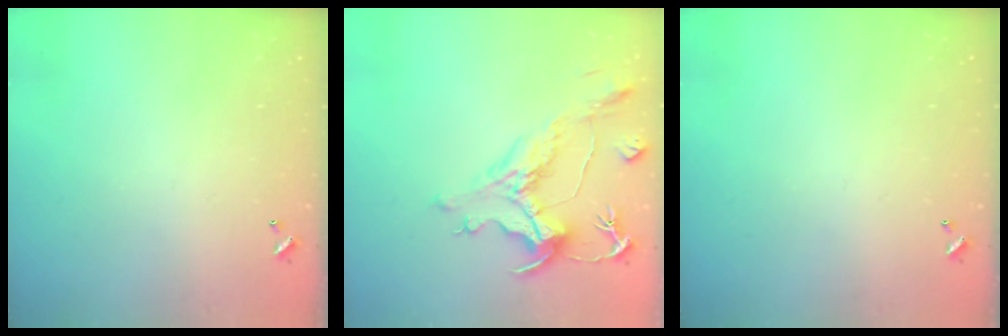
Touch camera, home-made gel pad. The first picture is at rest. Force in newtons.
{"total": 1.9, "press": 0.8, "slide": 1.8}
{"total": 0.0}